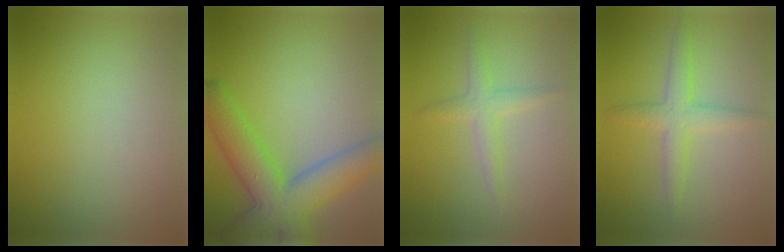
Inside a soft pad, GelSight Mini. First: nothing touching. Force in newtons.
{"total": 8.6, "press": 8.6, "slide": 0.4}
{"total": 2.0, "press": 2.0, "slide": 0.1}
{"total": 2.9, "press": 2.9, "slide": 0.1}